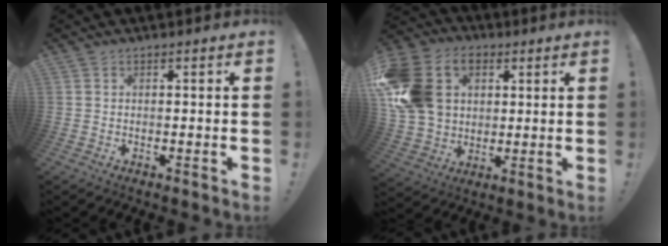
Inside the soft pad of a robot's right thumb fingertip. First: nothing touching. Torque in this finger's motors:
{"motor_torque": [1.33, 1.36, 1.03, -0.18, 0.22]}